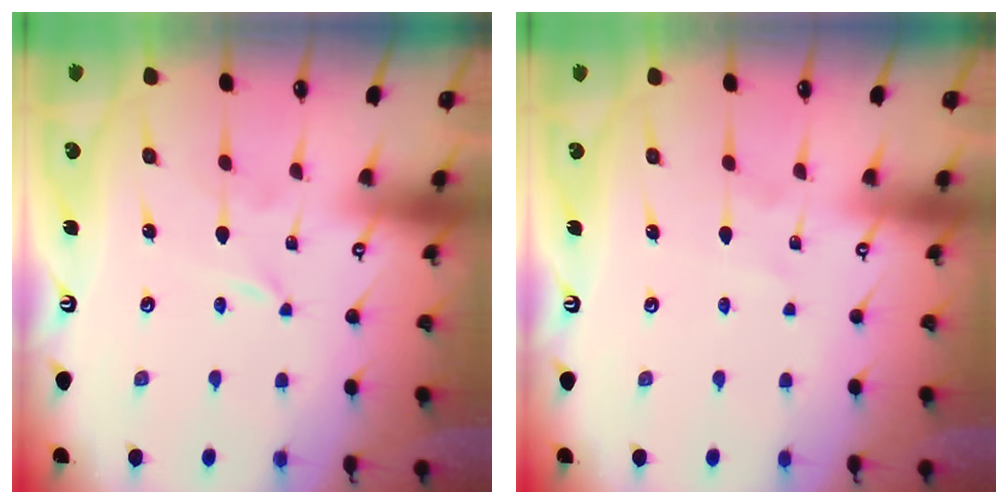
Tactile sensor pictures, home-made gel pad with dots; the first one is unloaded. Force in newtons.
{"total": 2.6, "press": 2.6, "slide": 0.3}